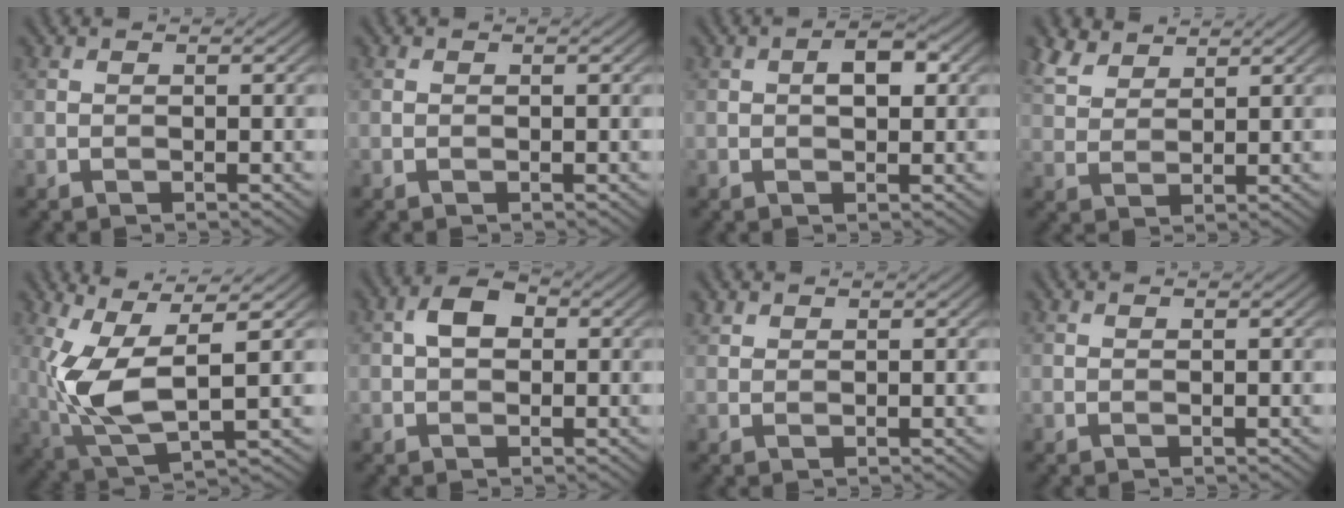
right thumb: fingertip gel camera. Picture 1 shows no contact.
{"total": 0.0}
{"total": 3.0, "force": [0.5, 1.5, 2.6], "torque": [-0.038, 0.006, 0.005]}
{"total": 4.7, "force": [3.6, 2.1, 2.1], "torque": [-0.059, 0.010, 0.080]}
{"total": 10.4, "force": [0.4, 3.9, 9.6], "torque": [-0.222, -0.009, 0.017]}
{"total": 3.6, "force": [0.4, 2.5, 2.6], "torque": [-0.052, 0.008, -0.001]}
{"total": 1.0, "force": [0.9, 0.4, 0.2], "torque": [-0.010, 0.005, 0.024]}
{"total": 0.0}